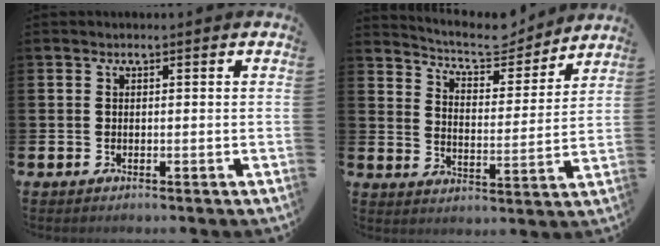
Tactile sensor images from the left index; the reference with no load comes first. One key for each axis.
{"total": 7.5, "fx": 7.0, "fy": 1.9, "fz": 1.8, "tx": -0.055, "ty": -0.052, "tz": 0.119}